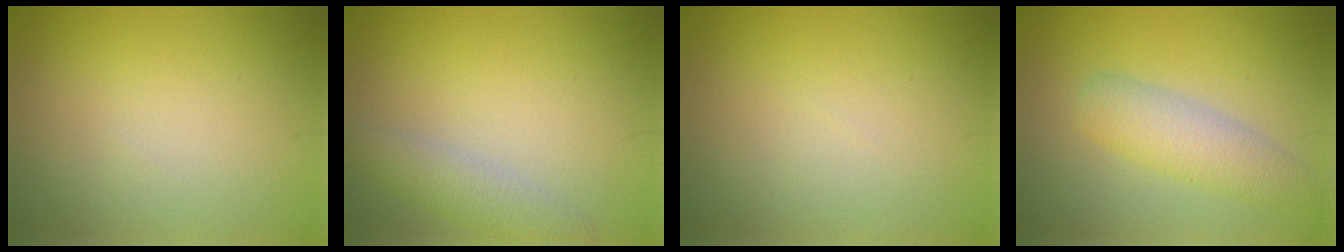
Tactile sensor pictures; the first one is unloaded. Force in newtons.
{"total": 2.4, "press": 2.4, "slide": 0.2}
{"total": 0.0}
{"total": 3.9, "press": 3.9, "slide": 0.2}